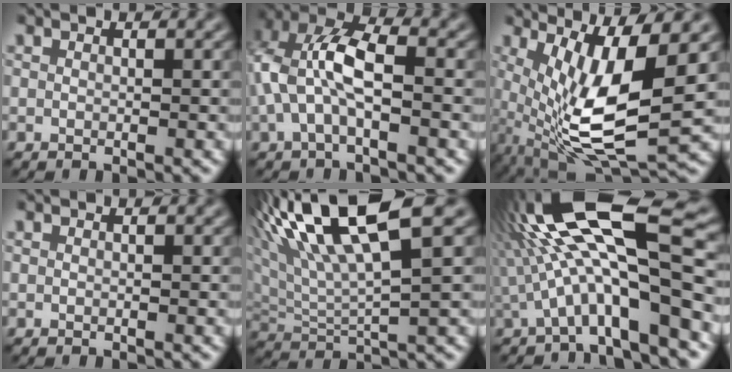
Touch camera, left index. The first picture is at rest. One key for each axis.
{"total": 5.9, "fx": -0.3, "fy": 2.9, "fz": 5.1, "tx": -0.122, "ty": 0.018, "tz": -0.010}
{"total": 10.4, "fx": 0.7, "fy": 3.2, "fz": 9.9, "tx": -0.186, "ty": -0.018, "tz": 0.020}
{"total": 0.0}
{"total": 11.6, "fx": 6.0, "fy": 3.0, "fz": 9.5, "tx": -0.179, "ty": 0.027, "tz": 0.107}
{"total": 13.6, "fx": 0.7, "fy": 3.2, "fz": 13.2, "tx": -0.222, "ty": 0.034, "tz": 0.012}